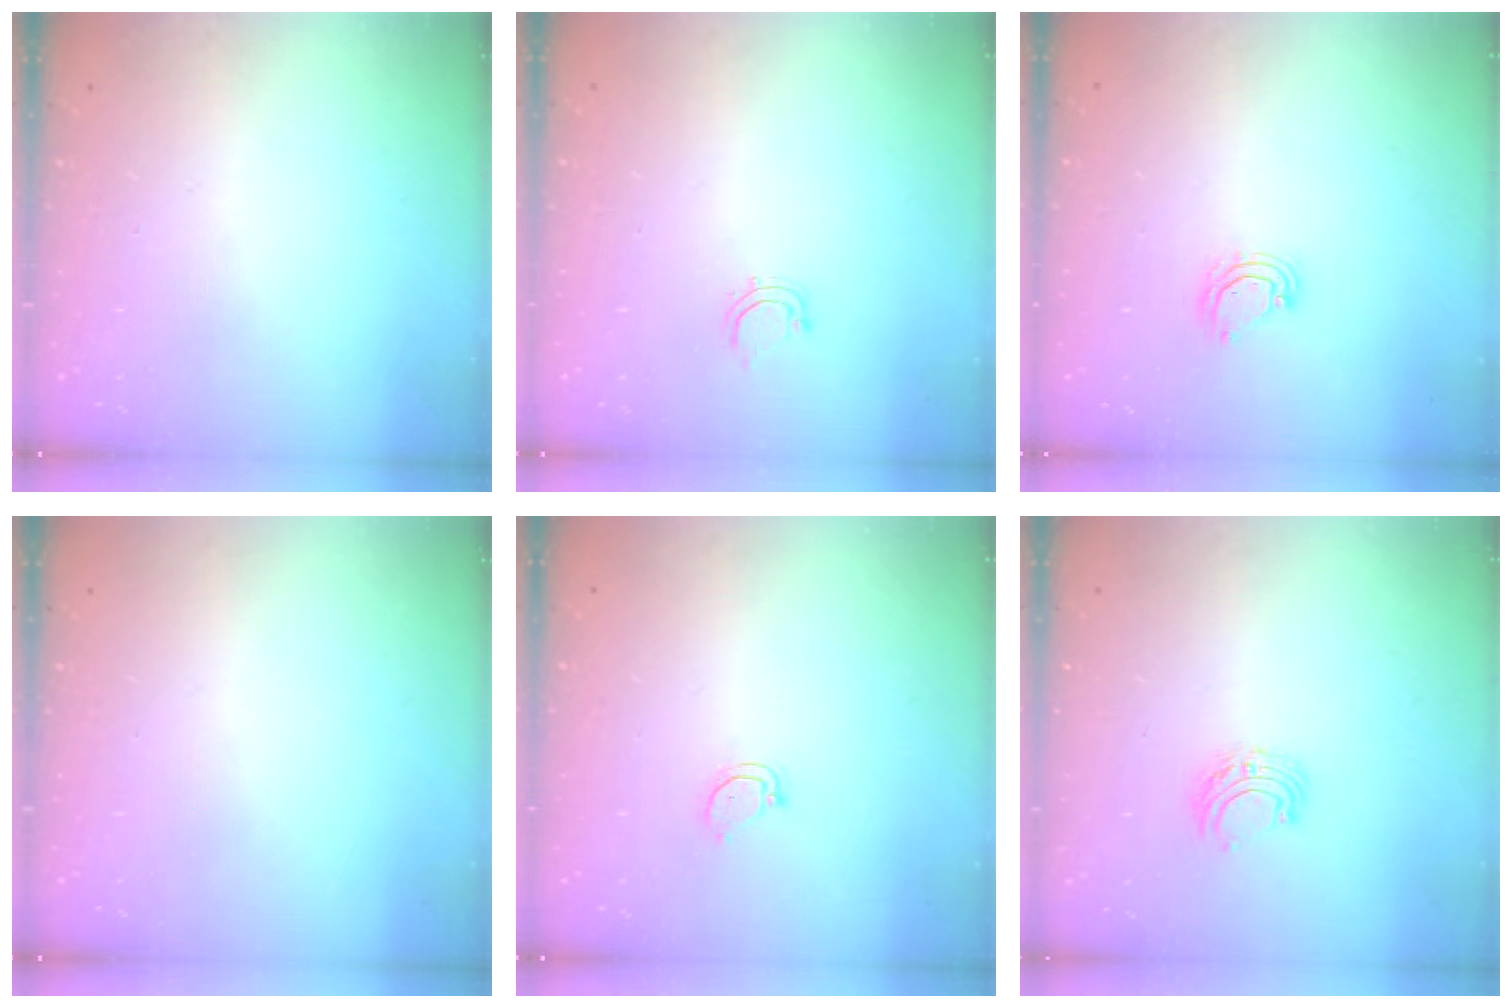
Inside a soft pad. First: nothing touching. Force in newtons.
{"total": 2.8, "press": 2.7, "slide": 0.5}
{"total": 5.2, "press": 5.2, "slide": 0.4}
{"total": 0.0}
{"total": 3.4, "press": 3.4, "slide": 0.2}
{"total": 6.2, "press": 6.2, "slide": 0.5}